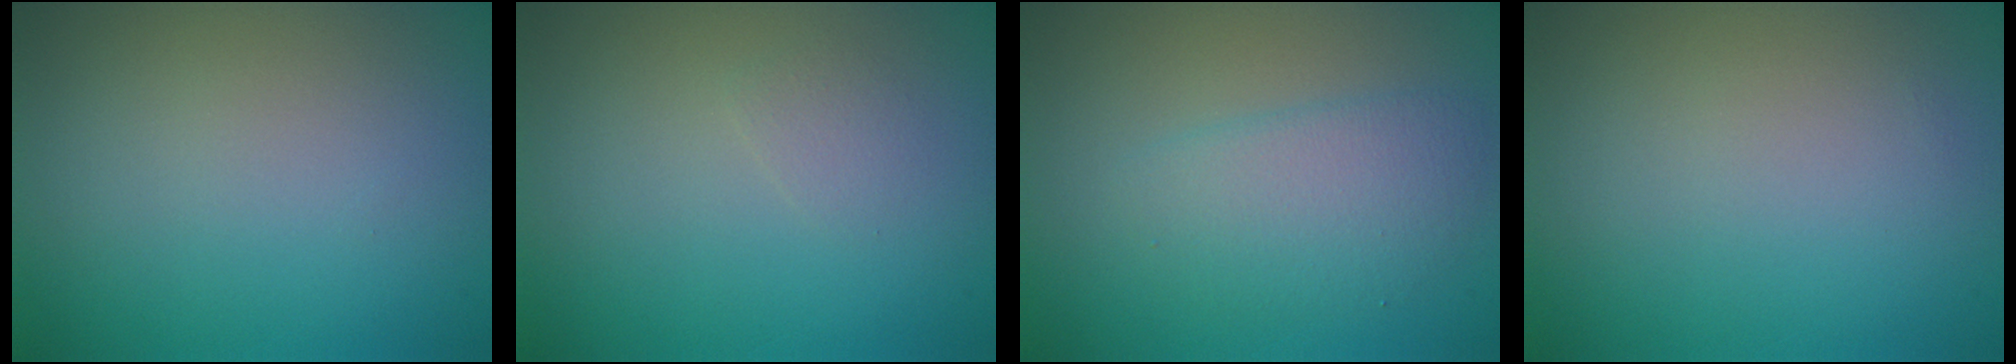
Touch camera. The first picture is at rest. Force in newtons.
{"total": 0.8, "press": 0.8, "slide": 0.1}
{"total": 3.2, "press": 3.2, "slide": 0.0}
{"total": 0.0}